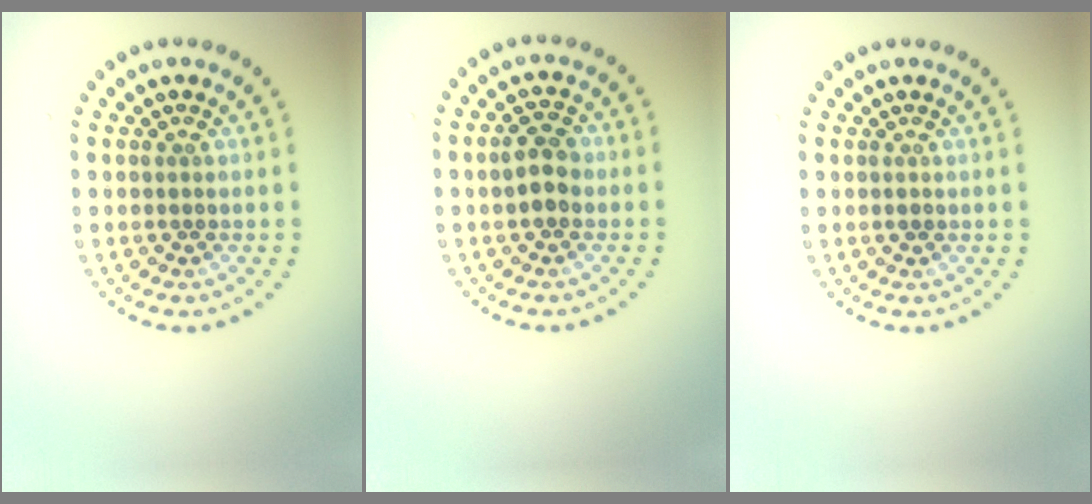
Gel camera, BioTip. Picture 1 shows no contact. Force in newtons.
{"total": 2.5, "press": 2.5, "slide": 0.3}
{"total": 0.7, "press": 0.7, "slide": 0.2}